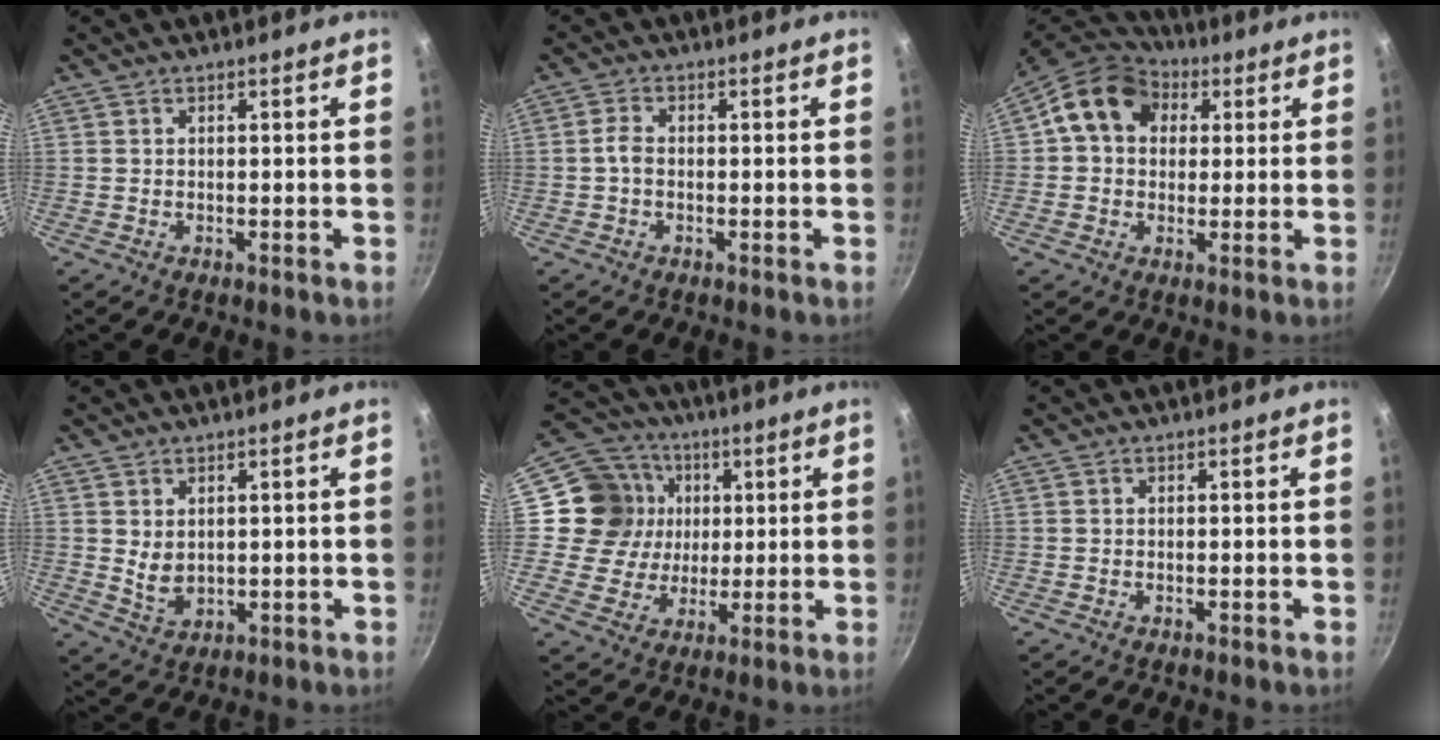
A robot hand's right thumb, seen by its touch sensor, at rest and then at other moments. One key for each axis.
{"total": 1.6, "fx": -0.3, "fy": 1.0, "fz": 1.2, "tx": -0.028, "ty": 0.006, "tz": -0.010}
{"total": 13.2, "fx": 3.6, "fy": 10.6, "fz": 7.0, "tx": -0.097, "ty": 0.021, "tz": 0.042}
{"total": 4.4, "fx": 1.0, "fy": 3.0, "fz": 3.0, "tx": -0.046, "ty": -0.014, "tz": 0.028}
{"total": 13.7, "fx": 2.2, "fy": 12.9, "fz": 4.2, "tx": -0.047, "ty": 0.011, "tz": 0.027}
{"total": 0.0}